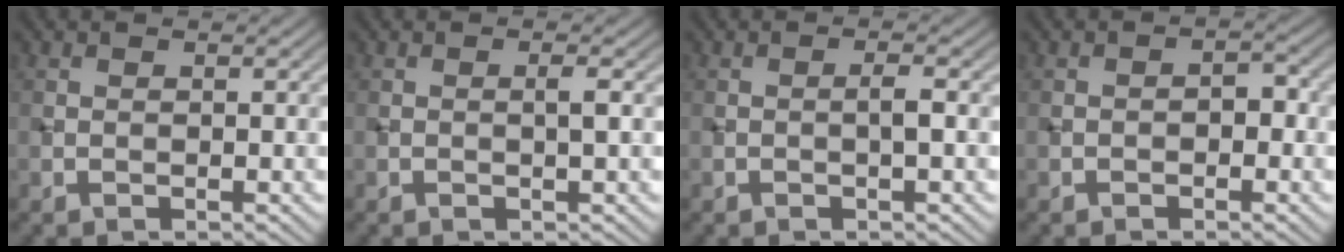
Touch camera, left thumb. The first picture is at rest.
{"total": 1.1, "force": [0.0, -0.1, 1.1], "torque": [-0.023, 0.002, -0.003]}
{"total": 1.3, "force": [-0.3, 0.0, 1.3], "torque": [-0.026, 0.003, -0.008]}
{"total": 1.7, "force": [-0.7, 1.0, 1.3], "torque": [-0.019, 0.004, -0.016]}